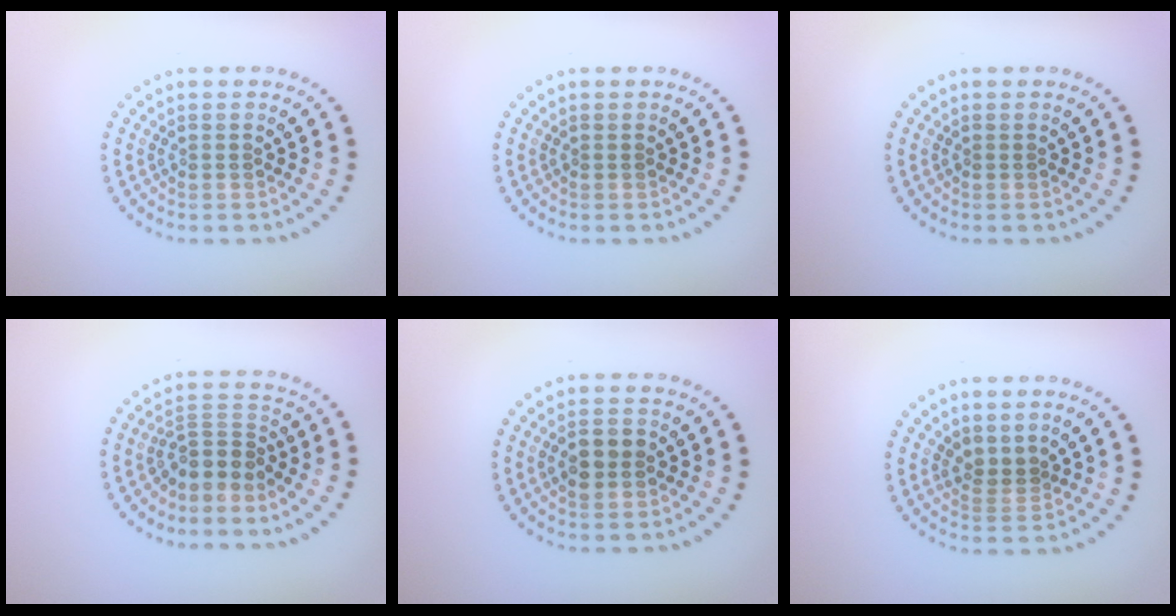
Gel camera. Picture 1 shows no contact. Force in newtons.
{"total": 0.0}
{"total": 0.0}
{"total": 3.0, "press": 2.1, "slide": 2.1}
{"total": 3.2, "press": 3.2, "slide": 0.1}
{"total": 1.8, "press": 1.2, "slide": 1.3}